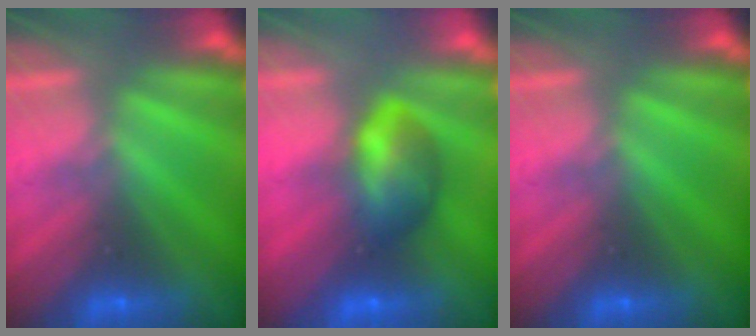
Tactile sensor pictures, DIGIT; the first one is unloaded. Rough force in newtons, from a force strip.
{"total": 7.6}
{"total": 0.0}